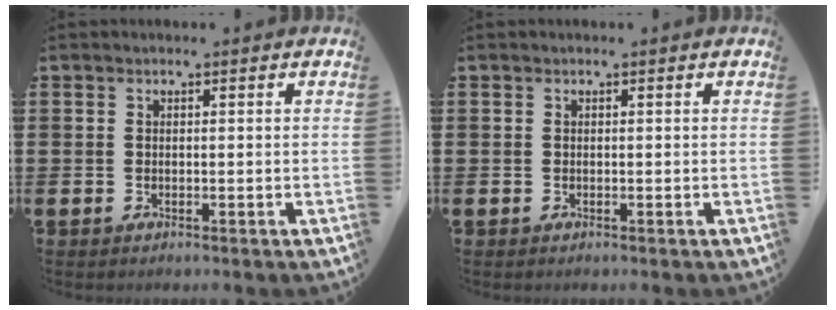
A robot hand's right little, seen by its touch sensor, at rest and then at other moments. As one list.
[{"total": 0.0}]